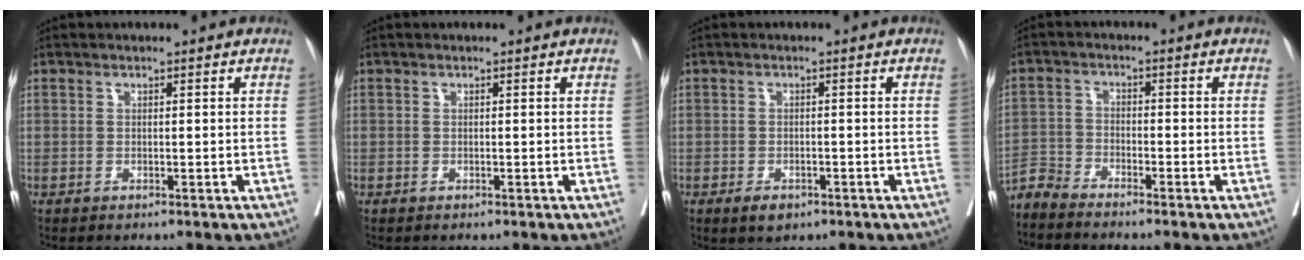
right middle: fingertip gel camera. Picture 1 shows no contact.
{"total": 0.6, "force": [-0.1, 0.6, -0.1], "torque": [0.005, 0.006, -0.006]}
{"total": 2.4, "force": [-1.5, 1.2, 1.5], "torque": [-0.026, -0.001, -0.017]}
{"total": 3.5, "force": [-3.5, -0.6, 0.1], "torque": [-0.002, -0.017, -0.074]}